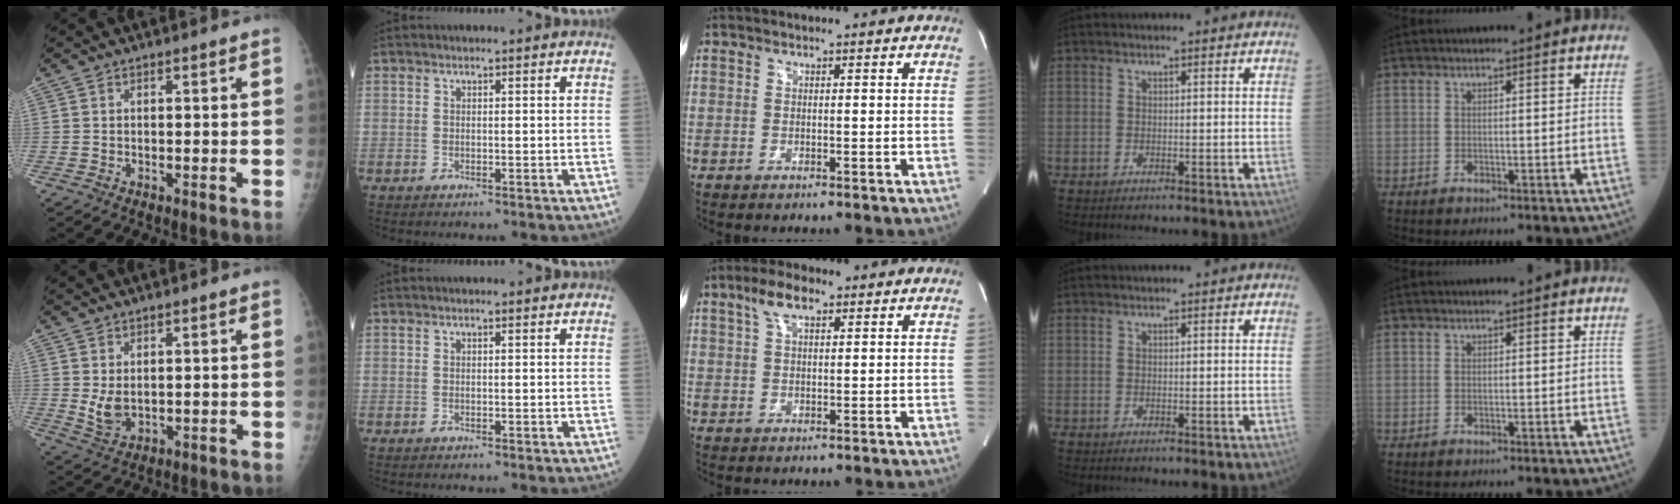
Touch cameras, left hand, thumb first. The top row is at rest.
{"thumb": {"total": 4.1, "force": [0.9, 2.8, 2.9], "torque": [-0.046, -0.016, 0.027]}, "middle": {"total": 4.8, "force": [2.7, 1.9, 3.6], "torque": [-0.077, 0.016, 0.052]}}